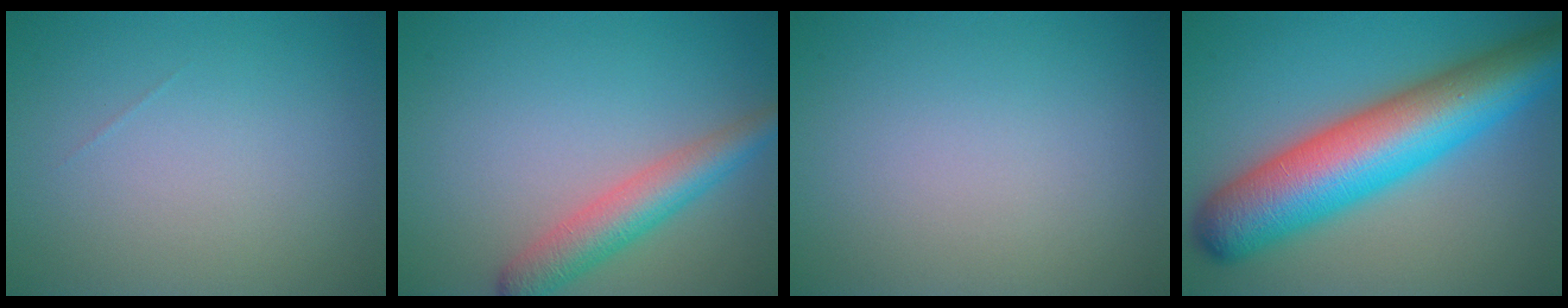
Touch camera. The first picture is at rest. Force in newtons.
{"total": 4.2, "press": 4.2, "slide": 0.2}
{"total": 0.0}
{"total": 12.5, "press": 12.5, "slide": 0.2}